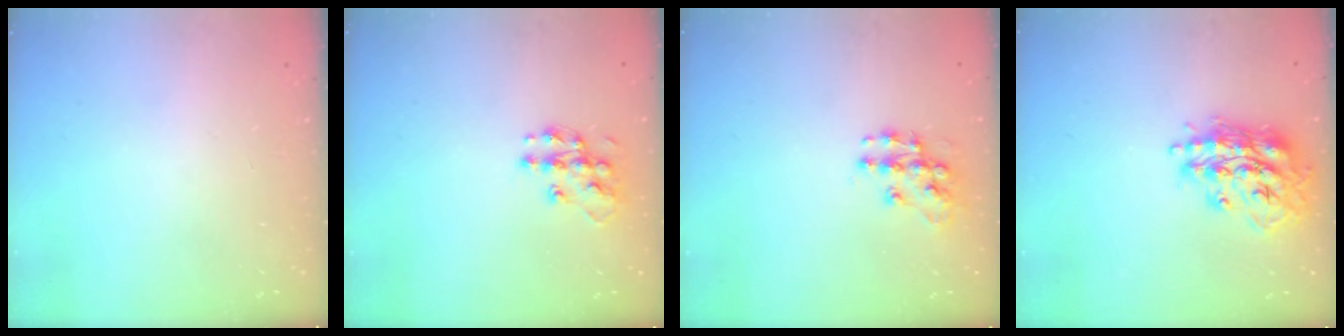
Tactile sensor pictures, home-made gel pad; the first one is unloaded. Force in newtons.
{"total": 11.3, "press": 11.3, "slide": 0.7}
{"total": 10.9, "press": 10.9, "slide": 0.8}
{"total": 17.1, "press": 17.0, "slide": 1.4}